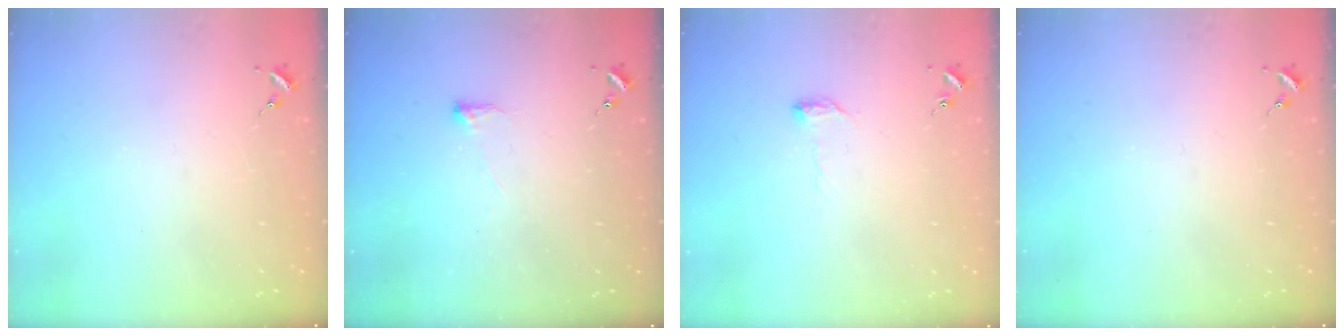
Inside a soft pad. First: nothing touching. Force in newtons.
{"total": 3.3, "press": 3.2, "slide": 0.5}
{"total": 6.1, "press": 6.1, "slide": 0.7}
{"total": 0.0}